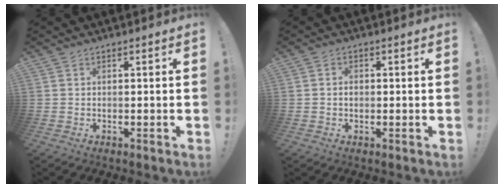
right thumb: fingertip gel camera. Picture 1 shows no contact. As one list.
[{"total": 1.6, "force": [-0.3, 1.4, 0.8], "torque": [-0.015, 0.006, -0.006]}]